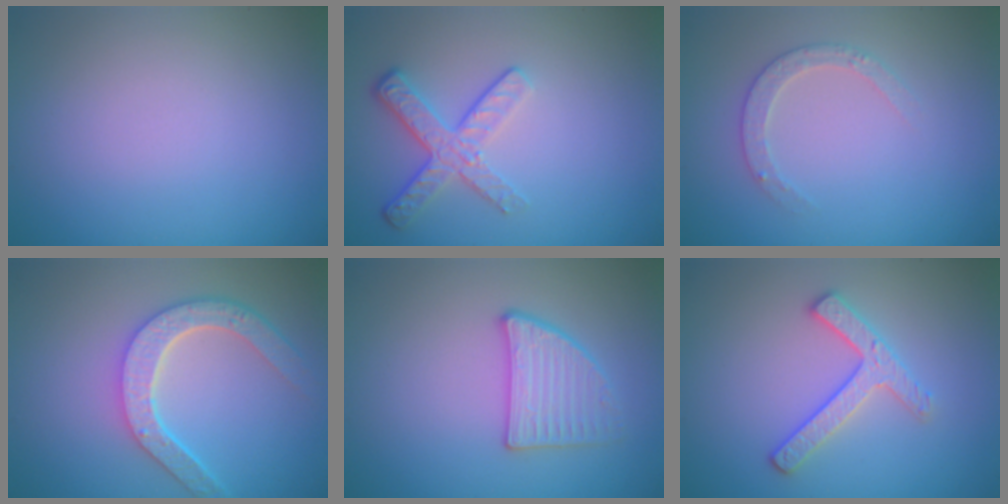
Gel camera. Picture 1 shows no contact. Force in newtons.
{"total": 3.4, "press": 2.6, "slide": 2.2}
{"total": 2.1, "press": 2.1, "slide": 0.3}
{"total": 4.6, "press": 3.7, "slide": 2.7}
{"total": 2.8, "press": 2.7, "slide": 0.6}
{"total": 2.8, "press": 2.6, "slide": 1.1}